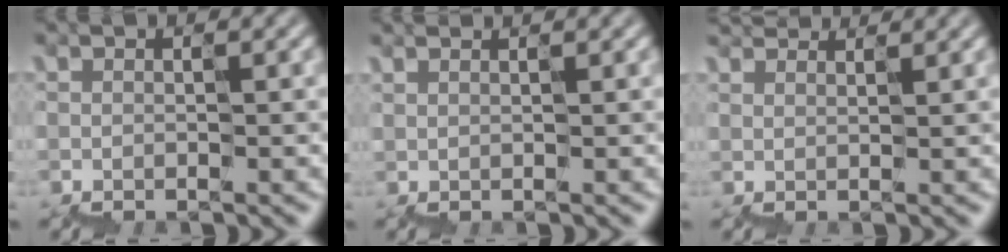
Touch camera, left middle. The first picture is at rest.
{"total": 1.7, "force": [1.4, 0.8, 0.8], "torque": [-0.013, 0.023, 0.011]}
{"total": 4.2, "force": [3.9, 1.2, 1.0], "torque": [-0.023, 0.032, 0.040]}